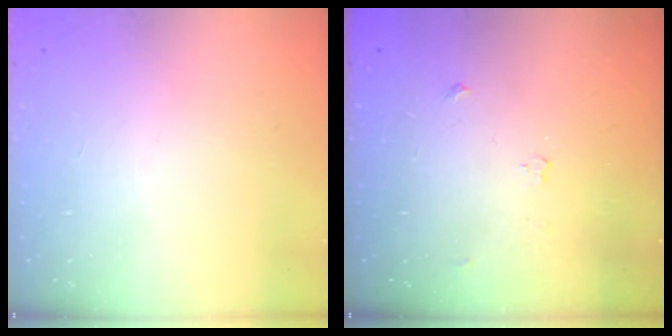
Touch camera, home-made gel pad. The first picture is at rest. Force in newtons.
{"total": 2.8, "press": 2.8, "slide": 0.5}